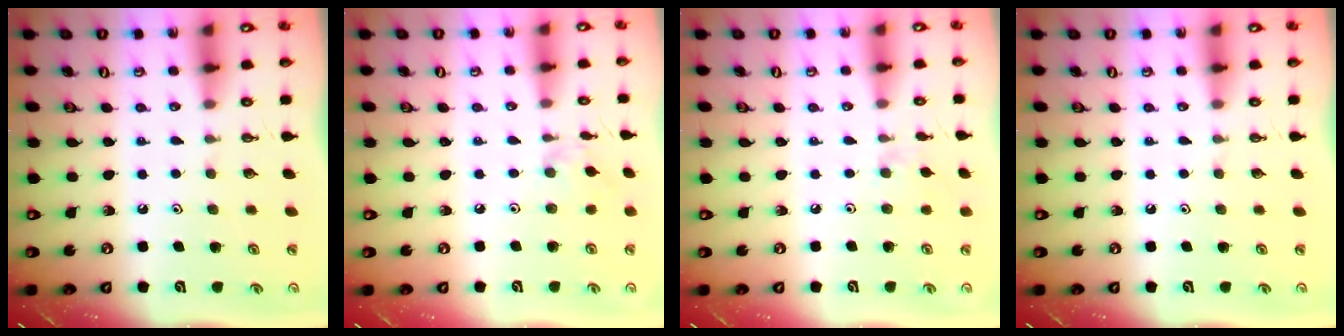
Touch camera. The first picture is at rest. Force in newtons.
{"total": 4.0, "press": 4.0, "slide": 0.8}
{"total": 1.2, "press": 1.1, "slide": 0.4}
{"total": 0.0}